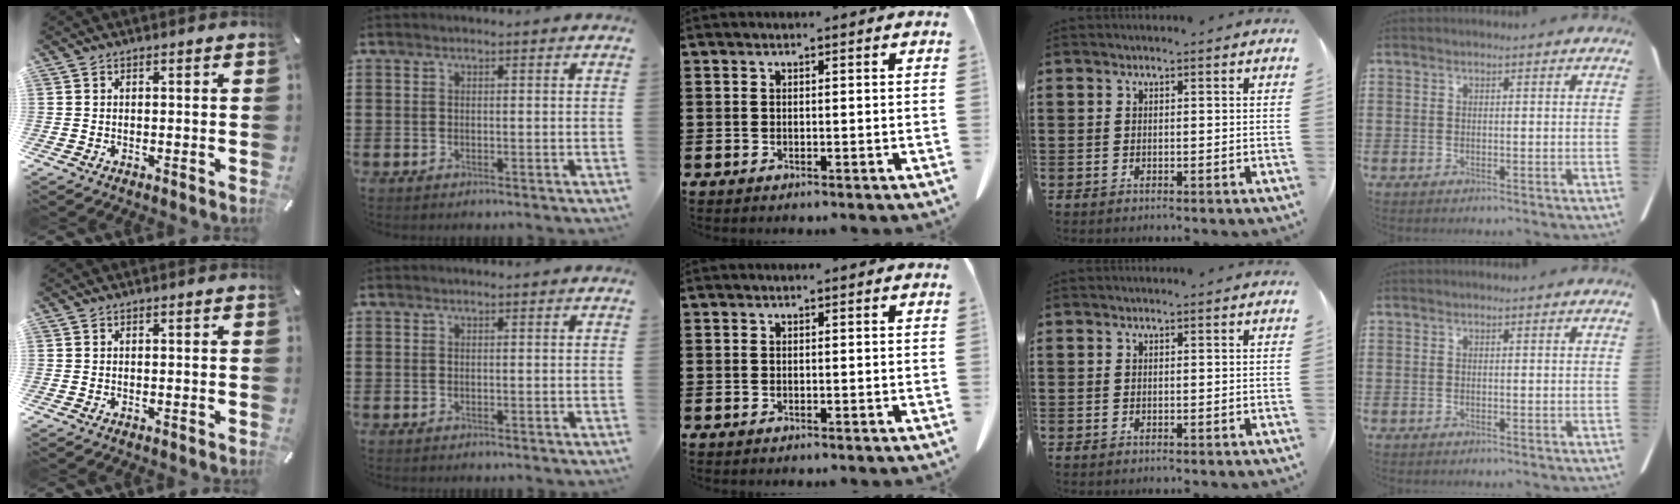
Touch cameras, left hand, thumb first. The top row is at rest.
{}